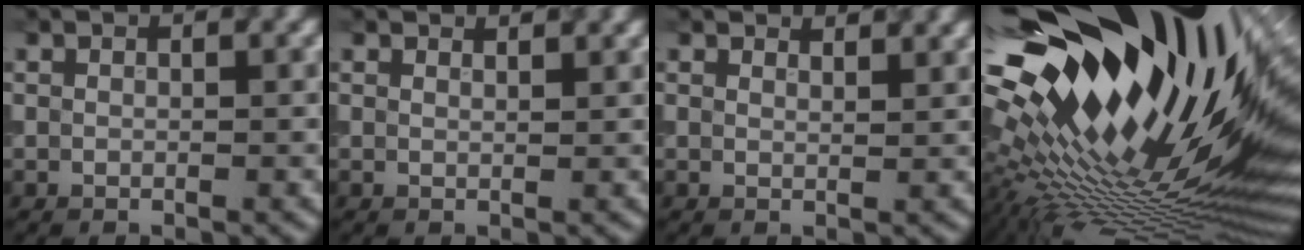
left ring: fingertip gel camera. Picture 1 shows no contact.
{"total": 2.1, "force": [2.0, 0.3, 0.5], "torque": [-0.011, 0.003, 0.019]}
{"total": 3.1, "force": [2.8, 0.7, 1.0], "torque": [-0.007, 0.008, 0.029]}
{"total": 20.9, "force": [6.7, 8.0, 18.1], "torque": [-0.313, -0.005, 0.124]}